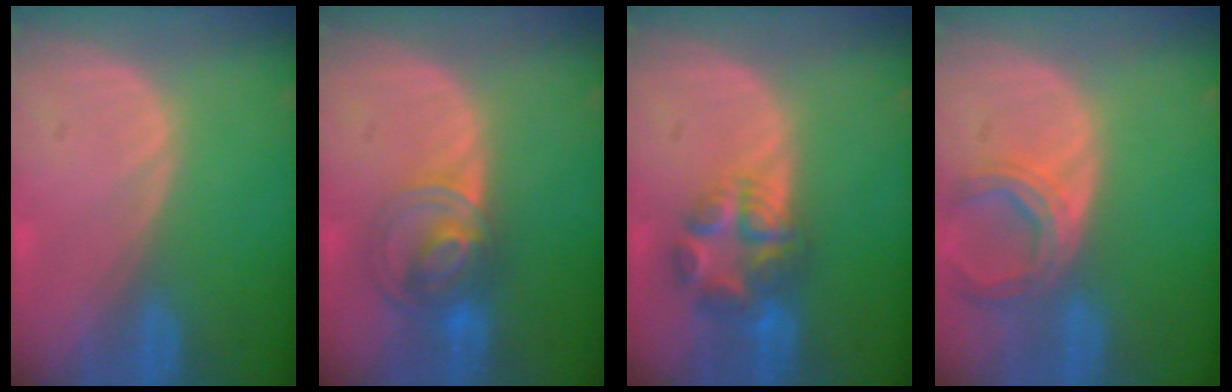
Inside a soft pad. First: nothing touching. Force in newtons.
{"total": 7.5, "press": 6.2, "slide": 4.1}
{"total": 6.8, "press": 6.5, "slide": 2.1}
{"total": 6.2, "press": 5.7, "slide": 2.5}